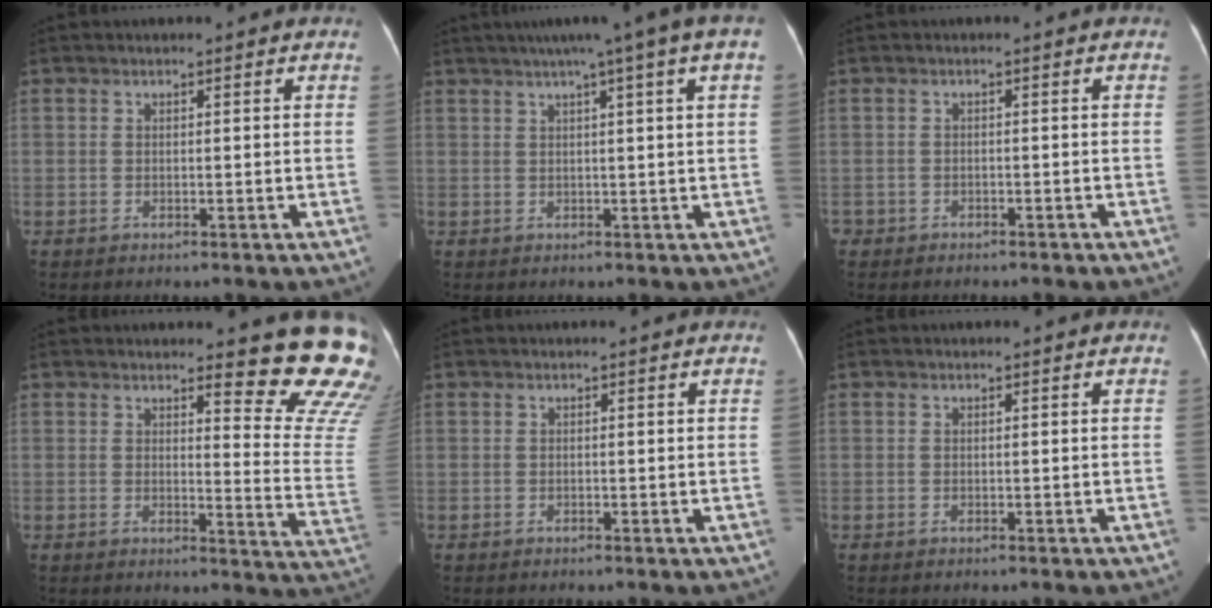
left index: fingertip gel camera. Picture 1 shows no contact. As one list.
[{"total": 9.7, "force": [5.6, -0.2, 7.9], "torque": [-0.113, 0.037, 0.065]}, {"total": 3.2, "force": [-2.6, 1.6, 0.8], "torque": [-0.015, 0.001, -0.032]}, {"total": 13.2, "force": [12.2, 0.3, 5.0], "torque": [-0.037, -0.127, 0.113]}, {"total": 0.0}, {"total": 0.0}]